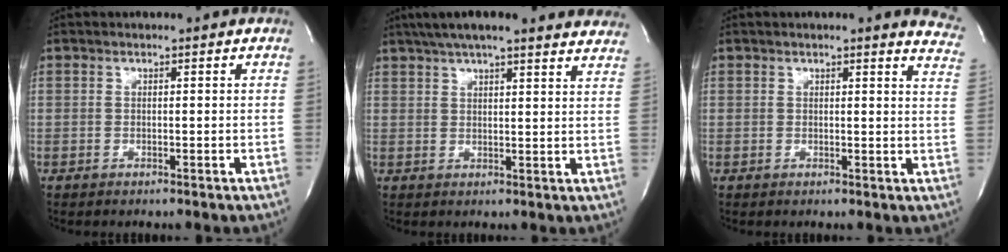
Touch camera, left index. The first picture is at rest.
{"total": 22.9, "force": [20.0, 3.3, 10.7], "torque": [-0.167, 0.018, 0.247]}
{"total": 7.8, "force": [7.2, 0.8, 2.7], "torque": [-0.010, -0.031, 0.046]}